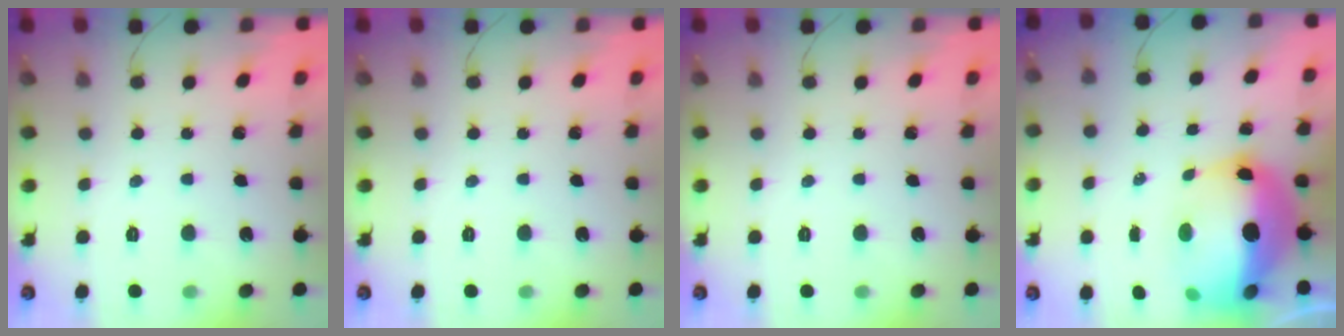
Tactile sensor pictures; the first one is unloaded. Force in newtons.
{"total": 0.0}
{"total": 0.0}
{"total": 20.1, "press": 16.6, "slide": 11.4}